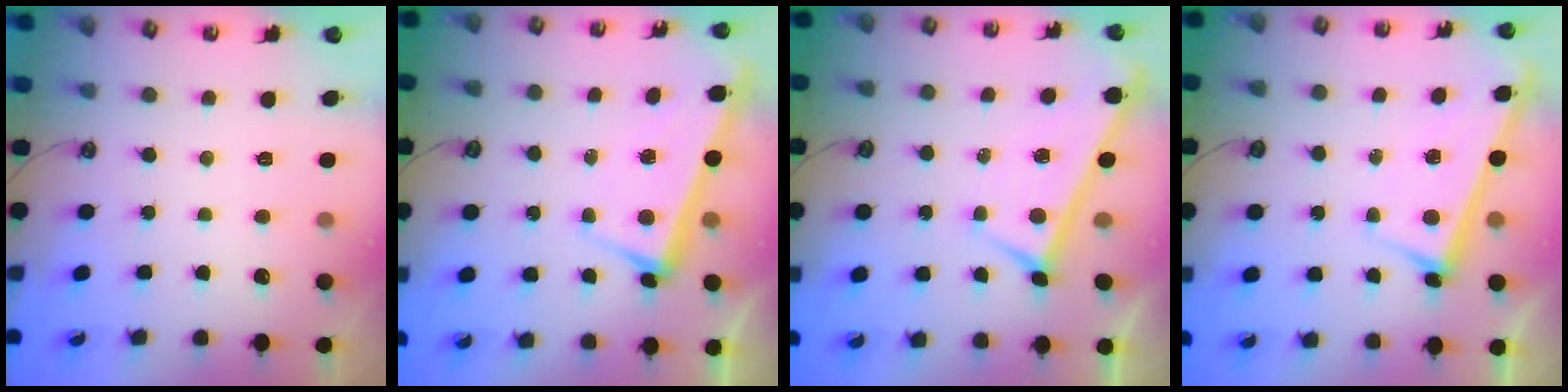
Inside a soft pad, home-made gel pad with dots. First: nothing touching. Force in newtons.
{"total": 3.4, "press": 3.2, "slide": 0.9}
{"total": 0.0}
{"total": 3.0, "press": 3.0, "slide": 0.1}